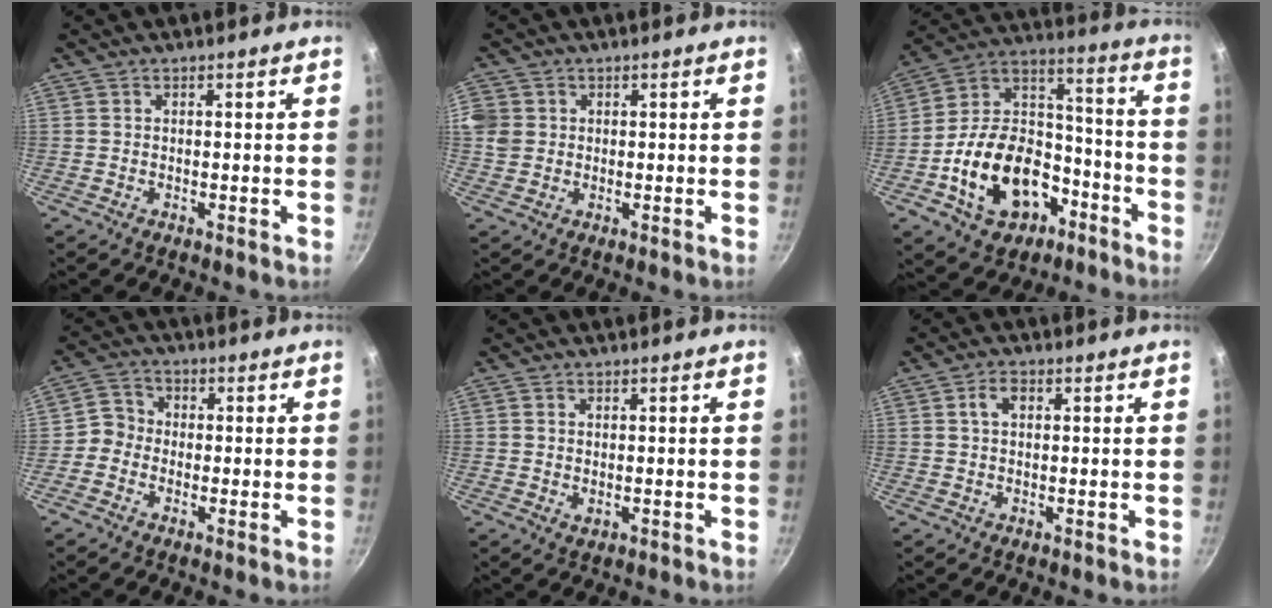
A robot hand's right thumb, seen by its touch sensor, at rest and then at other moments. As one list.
[{"total": 6.2, "force": [0.9, 5.4, 2.9], "torque": [-0.057, 0.003, 0.016]}, {"total": 22.1, "force": [-8.9, 14.9, 13.7], "torque": [-0.201, 0.085, -0.136]}, {"total": 4.2, "force": [-0.9, 3.9, 1.4], "torque": [-0.003, 0.015, -0.034]}, {"total": 1.4, "force": [0.2, 1.0, 0.9], "torque": [-0.015, -0.001, 0.004]}, {"total": 3.3, "force": [0.8, 2.2, 2.3], "torque": [-0.032, 0.007, 0.013]}]